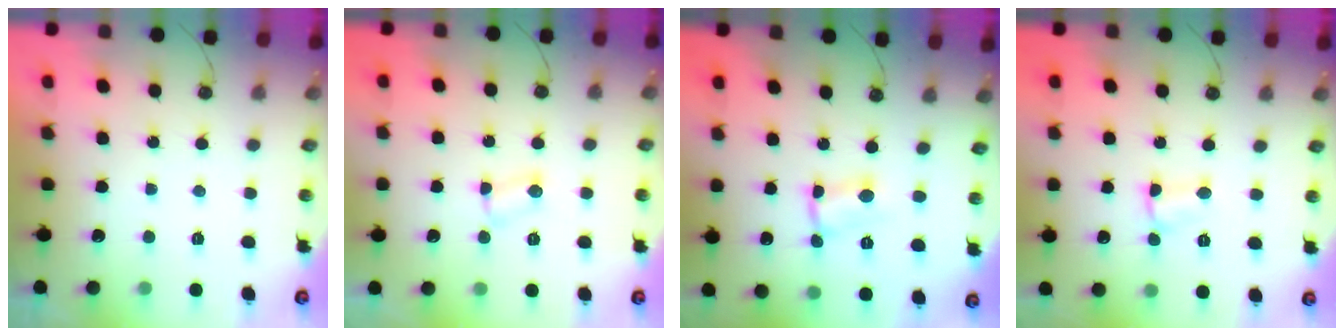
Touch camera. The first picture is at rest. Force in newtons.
{"total": 2.4, "press": 2.4, "slide": 0.4}
{"total": 2.9, "press": 1.3, "slide": 2.6}
{"total": 2.9, "press": 2.9, "slide": 0.4}